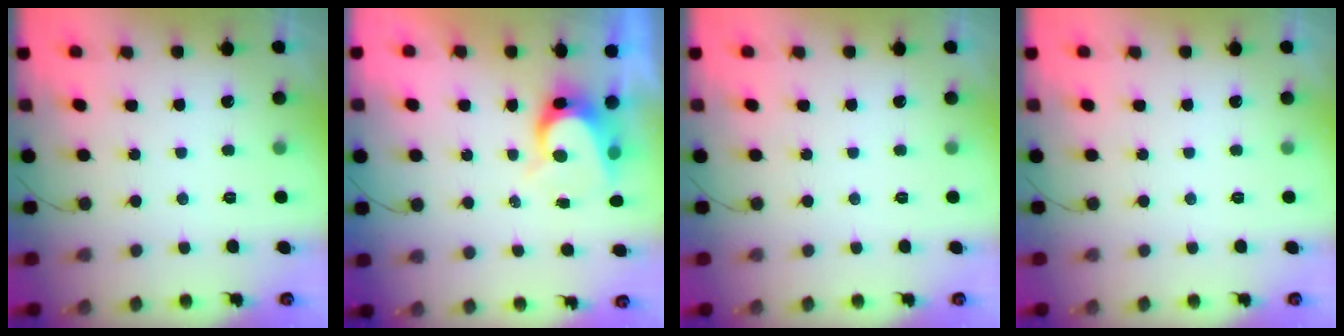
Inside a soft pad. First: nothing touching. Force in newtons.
{"total": 8.1, "press": 8.1, "slide": 0.7}
{"total": 0.0}
{"total": 0.0}